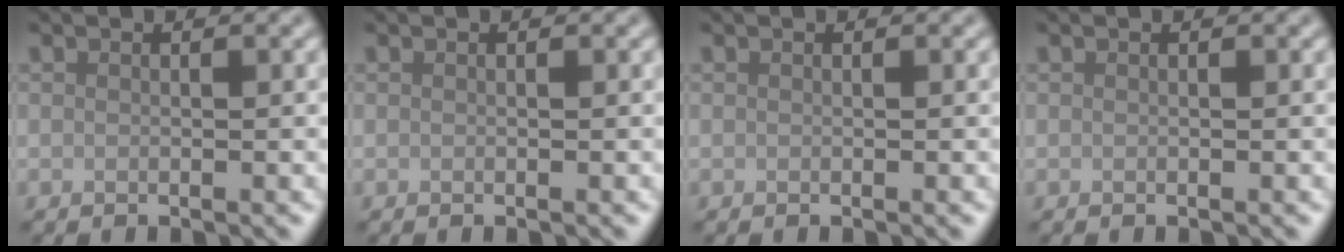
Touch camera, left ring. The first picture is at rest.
{"total": 0.0}
{"total": 0.0}
{"total": 0.0}